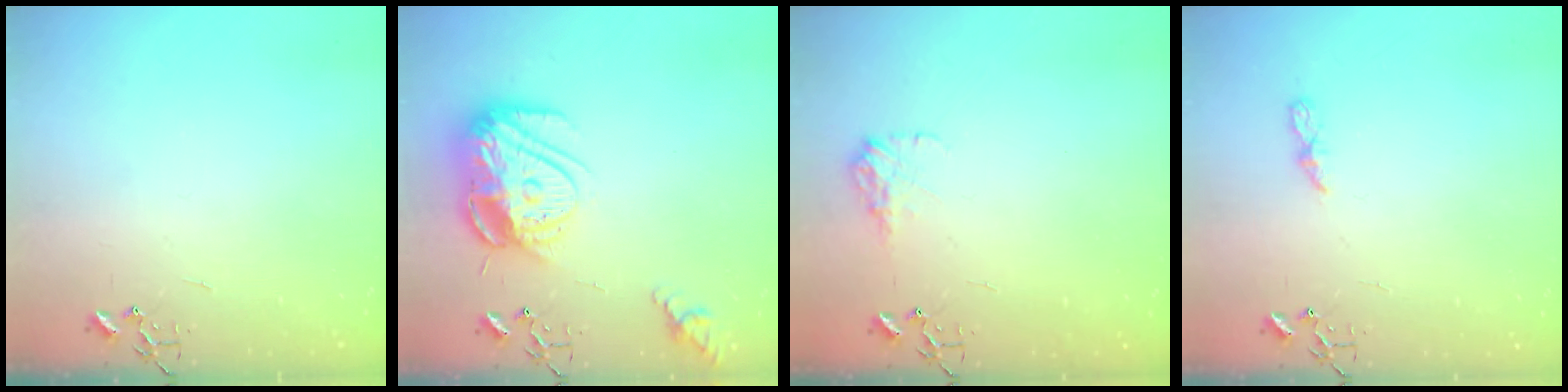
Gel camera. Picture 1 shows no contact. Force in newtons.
{"total": 17.2, "press": 17.2, "slide": 1.4}
{"total": 9.6, "press": 9.6, "slide": 0.3}
{"total": 5.5, "press": 5.4, "slide": 0.4}